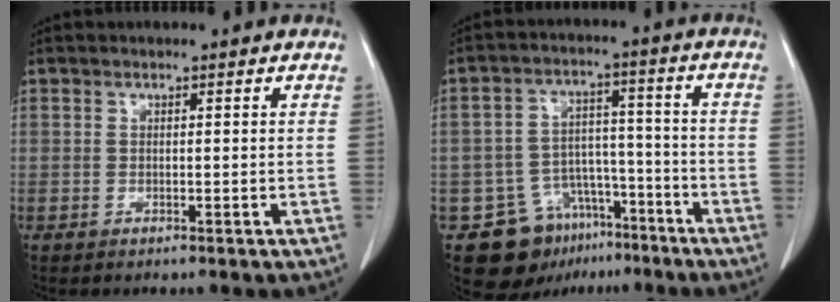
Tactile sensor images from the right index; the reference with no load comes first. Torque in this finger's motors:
{"motor_torque": [-0.03, -0.32, -0.44, -0.19]}